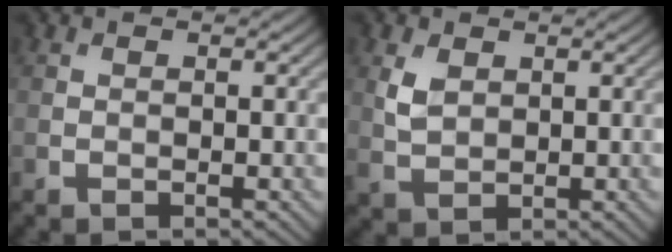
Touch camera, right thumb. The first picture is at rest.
{"total": 3.3, "force": [1.2, 2.2, 2.1], "torque": [-0.055, -0.002, 0.026]}